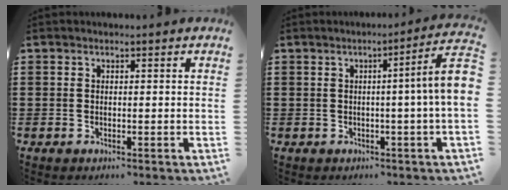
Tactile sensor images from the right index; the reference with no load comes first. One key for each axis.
{"total": 7.3, "fx": 0.5, "fy": -0.4, "fz": 7.3, "tx": -0.104, "ty": -0.021, "tz": 0.002}